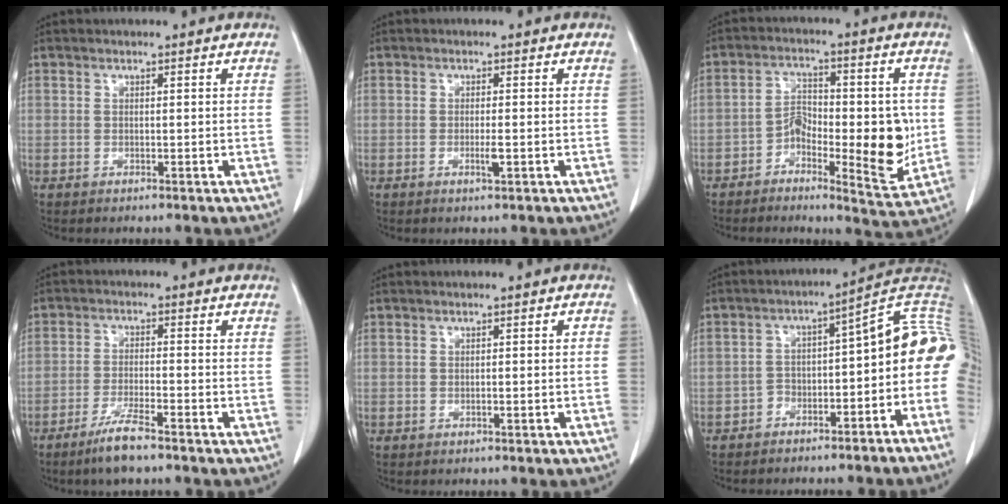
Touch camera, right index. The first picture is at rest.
{"total": 1.7, "force": [-0.6, 0.1, 1.6], "torque": [-0.030, -0.004, -0.011]}
{"total": 11.5, "force": [-2.3, 4.5, 10.4], "torque": [-0.146, 0.004, -0.034]}
{"total": 5.6, "force": [-4.2, 0.3, 3.7], "torque": [-0.077, -0.011, -0.078]}
{"total": 1.0, "force": [-0.3, 0.3, 0.9], "torque": [-0.011, 0.006, -0.002]}
{"total": 16.0, "force": [-7.9, 6.8, 12.2], "torque": [-0.130, 0.073, -0.115]}